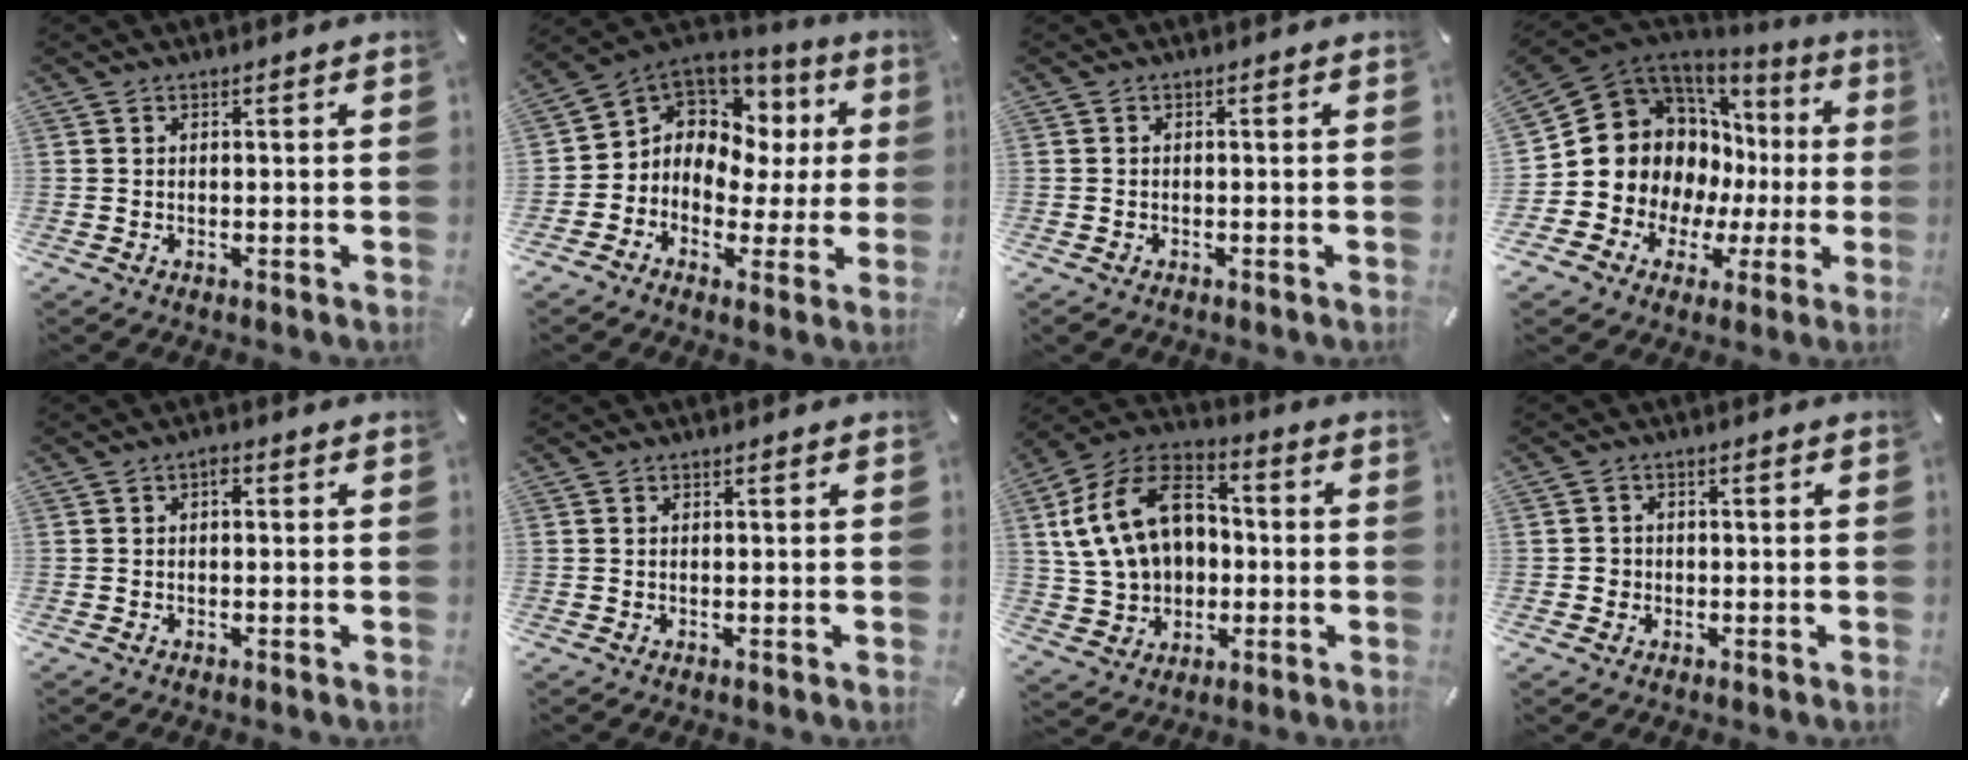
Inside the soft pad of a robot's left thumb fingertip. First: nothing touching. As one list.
[{"total": 10.0, "force": [0.3, 8.3, 5.6], "torque": [-0.091, 0.004, 0.004]}, {"total": 1.0, "force": [-0.6, 0.7, 0.4], "torque": [-0.015, 0.000, -0.015]}, {"total": 15.0, "force": [3.5, 13.1, 6.4], "torque": [-0.130, -0.044, 0.088]}, {"total": 1.5, "force": [0.0, 0.9, 1.2], "torque": [-0.026, 0.008, -0.003]}, {"total": 0.0}, {"total": 18.6, "force": [1.7, 14.7, 11.3], "torque": [-0.233, 0.010, 0.034]}, {"total": 2.5, "force": [-0.6, 2.4, 0.4], "torque": [-0.007, 0.007, -0.017]}]